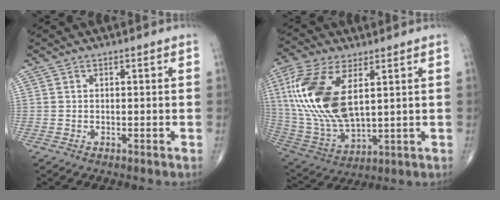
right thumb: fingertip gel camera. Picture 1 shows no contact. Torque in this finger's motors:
{"motor_torque": [-1.06, 2.19, 1.95, 0.82, 0.66]}